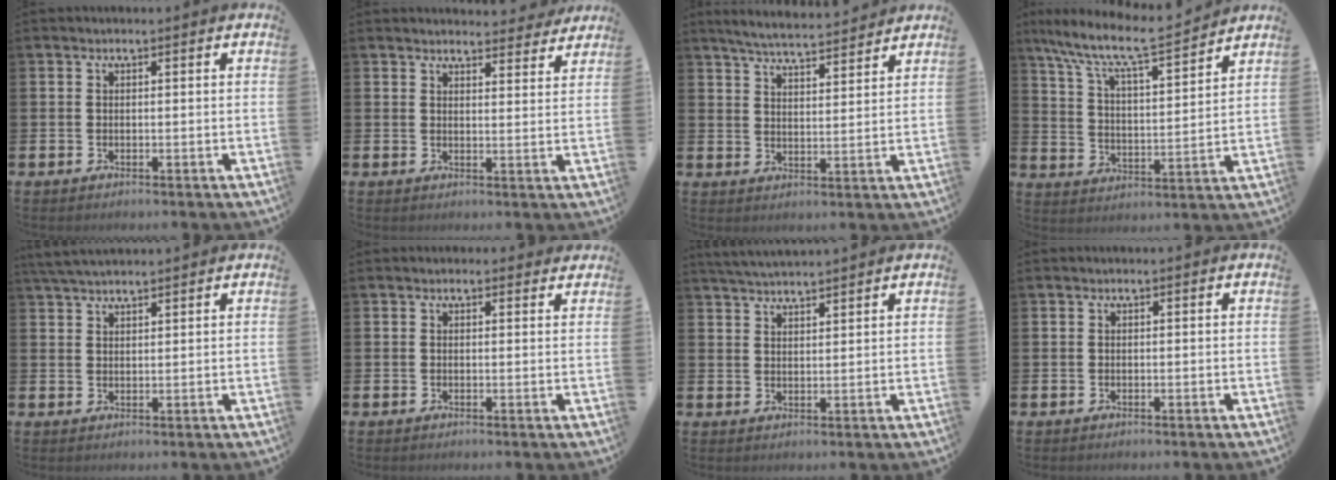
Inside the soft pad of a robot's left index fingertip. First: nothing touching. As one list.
[{"total": 3.9, "force": [3.8, 0.6, 0.2], "torque": [0.004, -0.026, 0.067]}, {"total": 5.4, "force": [5.3, 0.2, 1.0], "torque": [-0.030, -0.032, 0.092]}, {"total": 9.3, "force": [8.4, 1.1, 4.0], "torque": [-0.102, -0.061, 0.138]}, {"total": 3.5, "force": [3.2, 0.7, 1.2], "torque": [-0.025, -0.010, 0.059]}, {"total": 0.7, "force": [0.6, 0.4, 0.2], "torque": [0.011, -0.001, 0.008]}, {"total": 3.5, "force": [3.5, -0.1, 0.2], "torque": [-0.014, -0.013, 0.064]}, {"total": 0.0}]